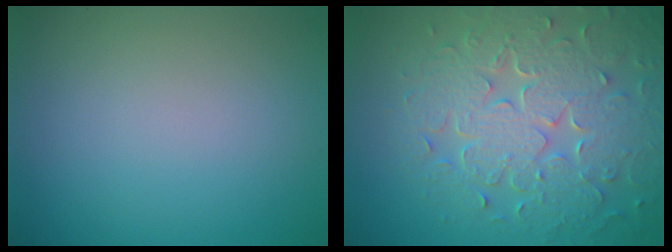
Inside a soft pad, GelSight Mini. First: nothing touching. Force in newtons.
{"total": 8.4, "press": 6.1, "slide": 5.8}